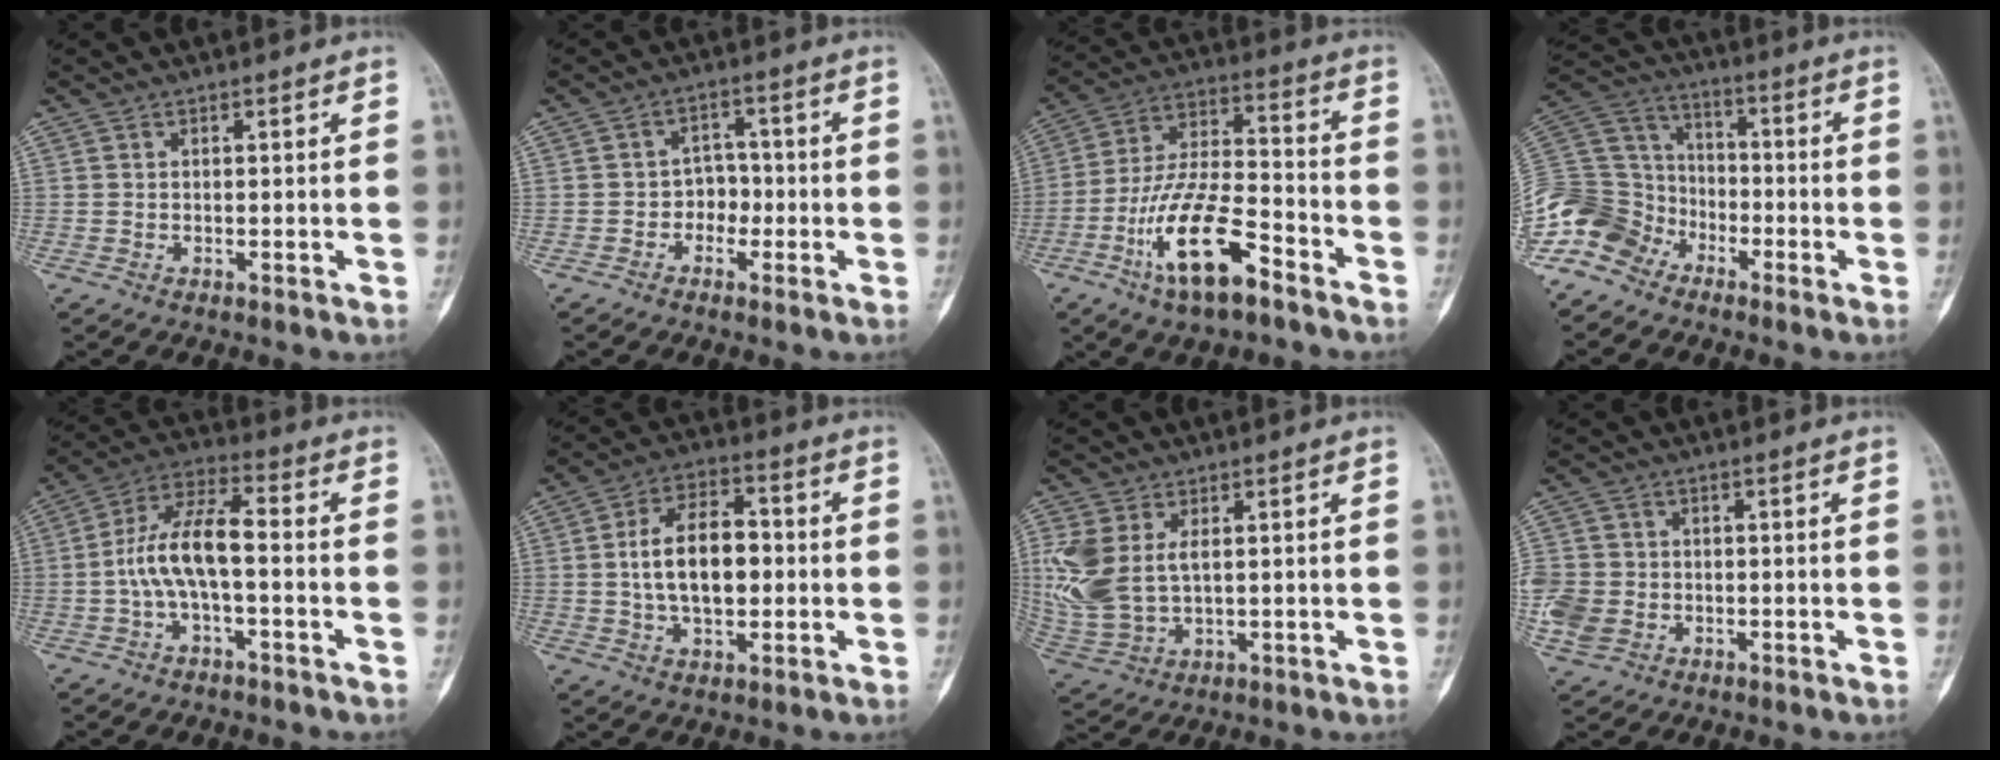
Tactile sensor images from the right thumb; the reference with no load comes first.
{"total": 4.1, "force": [-1.3, 3.5, 1.8], "torque": [0.003, 0.017, -0.031]}
{"total": 16.4, "force": [-8.7, 5.7, 12.7], "torque": [-0.236, 0.058, -0.161]}
{"total": 15.9, "force": [-9.7, 11.4, 5.3], "torque": [-0.112, 0.075, -0.190]}
{"total": 10.6, "force": [-1.5, 4.0, 9.7], "torque": [-0.194, 0.046, -0.035]}
{"total": 13.4, "force": [0.2, 7.8, 10.9], "torque": [-0.171, 0.019, 0.001]}
{"total": 12.6, "force": [2.5, 8.1, 9.3], "torque": [-0.218, -0.004, 0.064]}
{"total": 9.1, "force": [-1.7, 7.8, 4.4], "torque": [-0.113, 0.005, -0.023]}